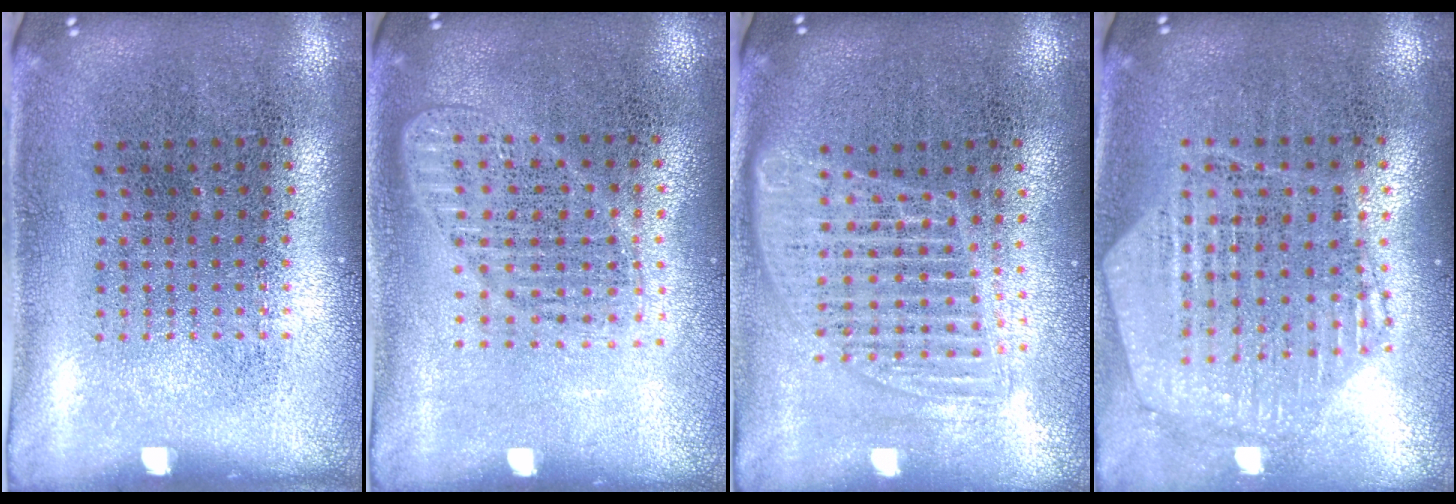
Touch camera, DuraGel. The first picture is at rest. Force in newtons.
{"total": 1.3, "press": 1.3, "slide": 0.4}
{"total": 1.6, "press": 1.4, "slide": 0.8}
{"total": 1.2, "press": 1.2, "slide": 0.2}